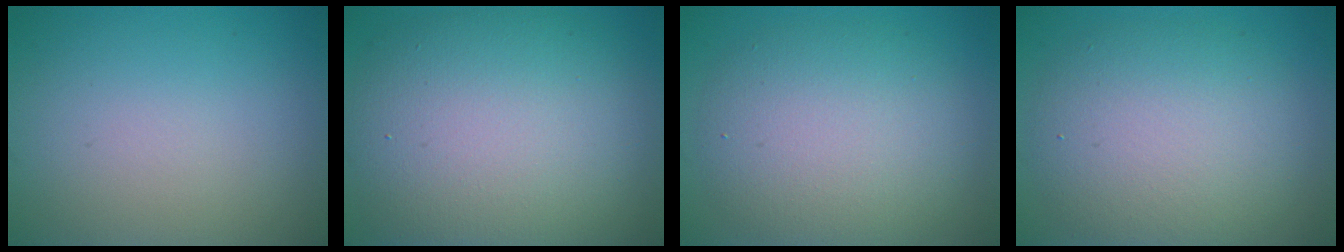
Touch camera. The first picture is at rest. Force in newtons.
{"total": 12.1, "press": 12.1, "slide": 0.4}
{"total": 7.1, "press": 7.0, "slide": 0.5}
{"total": 7.4, "press": 7.4, "slide": 0.2}